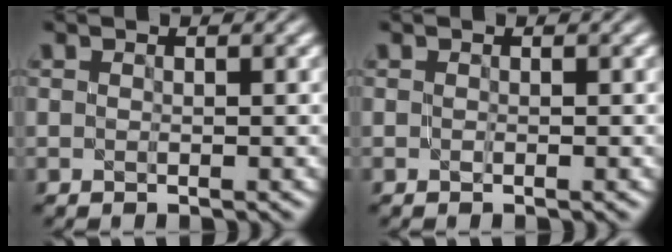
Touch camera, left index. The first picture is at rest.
{"total": 0.0}